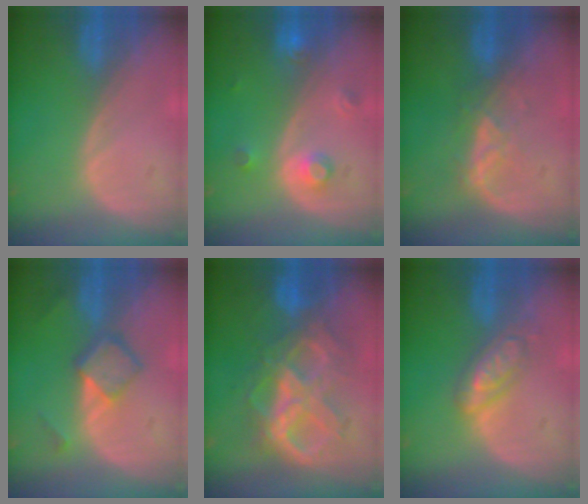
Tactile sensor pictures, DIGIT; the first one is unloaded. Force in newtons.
{"total": 3.5, "press": 3.1, "slide": 1.7}
{"total": 3.8, "press": 3.8, "slide": 0.6}
{"total": 5.4, "press": 4.7, "slide": 2.7}
{"total": 10.3, "press": 10.2, "slide": 1.3}
{"total": 4.9, "press": 4.9, "slide": 0.1}